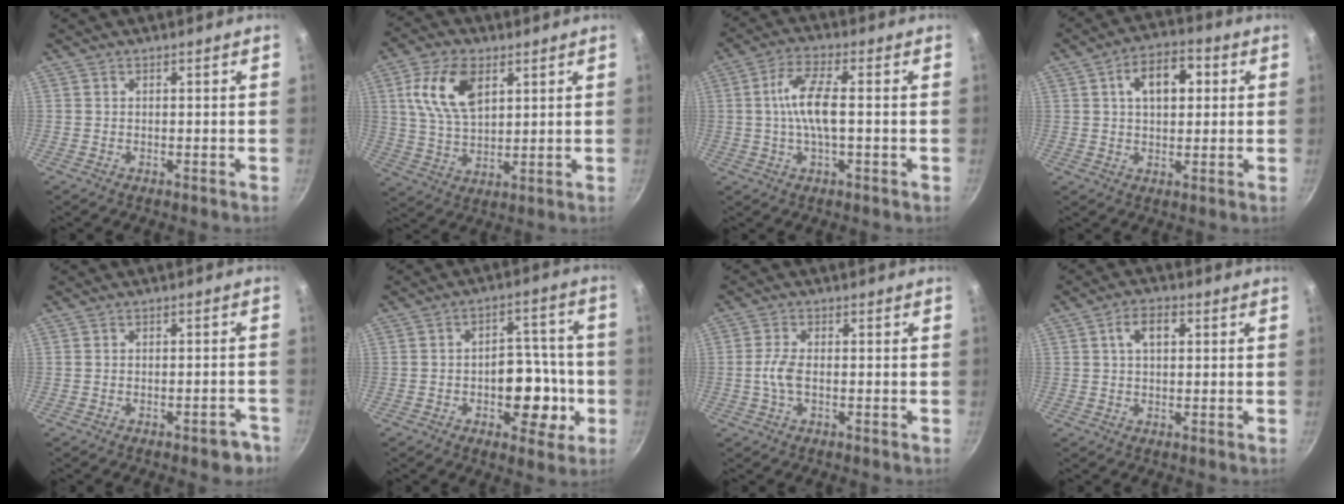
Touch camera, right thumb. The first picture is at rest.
{"total": 12.2, "force": [4.5, 6.8, 9.1], "torque": [-0.162, -0.010, 0.087]}
{"total": 8.3, "force": [-0.1, 2.6, 7.9], "torque": [-0.159, 0.015, -0.008]}
{"total": 9.5, "force": [2.2, 5.8, 7.2], "torque": [-0.083, 0.012, 0.028]}
{"total": 4.4, "force": [-2.9, 1.9, 2.7], "torque": [-0.014, 0.037, -0.019]}
{"total": 12.0, "force": [-3.1, 7.6, 8.7], "torque": [-0.070, 0.028, -0.040]}
{"total": 3.9, "force": [-0.7, 1.7, 3.4], "torque": [-0.079, 0.009, -0.021]}
{"total": 4.9, "force": [1.2, 2.9, 3.8], "torque": [-0.057, 0.010, 0.015]}